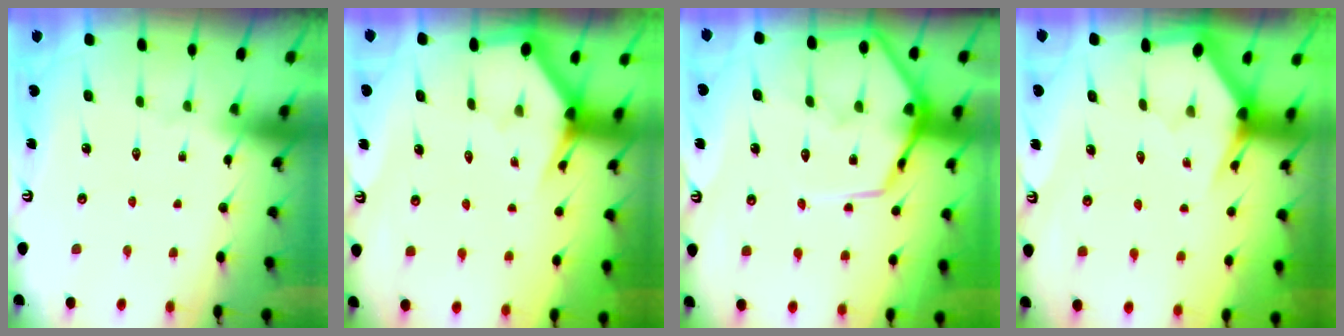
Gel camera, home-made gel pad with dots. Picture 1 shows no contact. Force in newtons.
{"total": 2.9, "press": 2.9, "slide": 0.1}
{"total": 14.0, "press": 13.9, "slide": 1.3}
{"total": 2.9, "press": 2.9, "slide": 0.0}